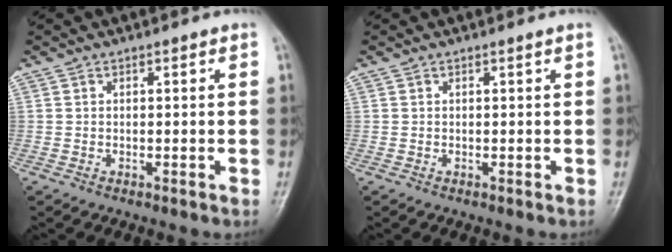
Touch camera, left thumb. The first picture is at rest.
{"total": 0.0}